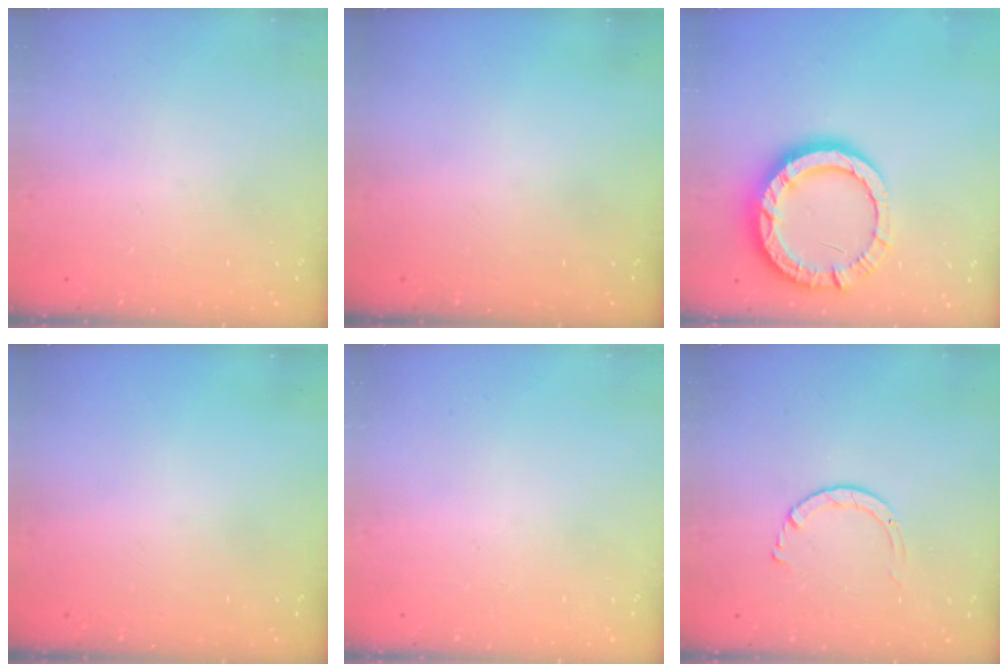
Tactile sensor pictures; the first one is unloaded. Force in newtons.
{"total": 0.0}
{"total": 12.5, "press": 12.4, "slide": 0.9}
{"total": 0.0}
{"total": 0.0}
{"total": 2.9, "press": 2.9, "slide": 0.2}